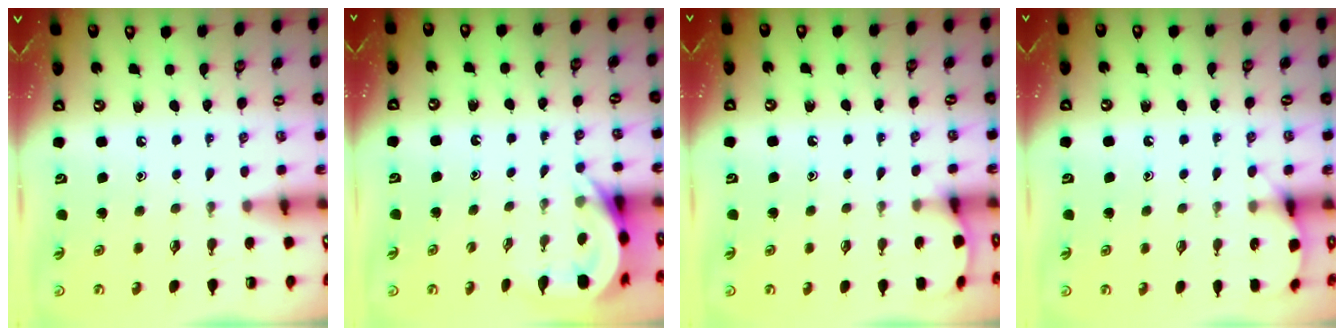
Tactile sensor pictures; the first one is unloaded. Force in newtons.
{"total": 7.0, "press": 7.0, "slide": 0.2}
{"total": 3.9, "press": 3.9, "slide": 0.5}
{"total": 6.3, "press": 6.2, "slide": 0.6}